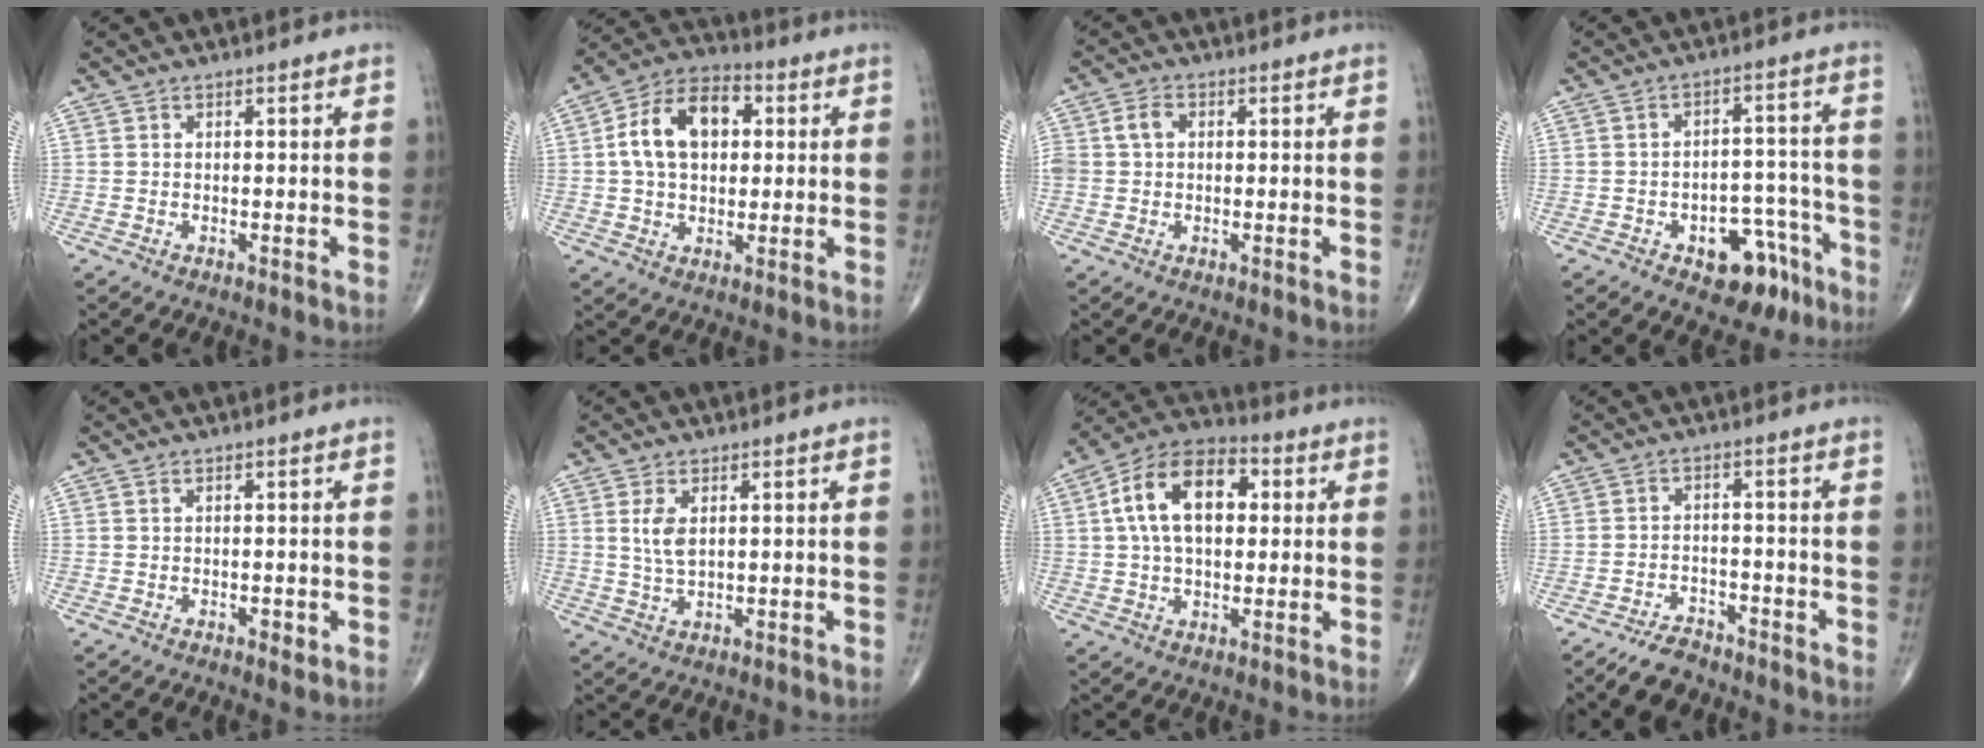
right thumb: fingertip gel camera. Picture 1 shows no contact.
{"total": 13.0, "force": [2.4, 8.4, 9.7], "torque": [-0.155, 0.019, 0.033]}
{"total": 4.9, "force": [0.6, 3.8, 3.0], "torque": [-0.065, 0.018, 0.013]}
{"total": 10.6, "force": [-5.9, 6.1, 6.3], "torque": [-0.046, 0.051, -0.074]}
{"total": 1.5, "force": [-0.4, 0.7, 1.2], "torque": [-0.015, -0.002, -0.003]}
{"total": 4.3, "force": [1.2, 2.1, 3.6], "torque": [-0.071, -0.006, 0.028]}
{"total": 15.8, "force": [3.0, 9.6, 12.2], "torque": [-0.194, 0.023, 0.043]}
{"total": 5.0, "force": [-4.4, 2.0, 1.4], "torque": [-0.025, 0.019, -0.077]}